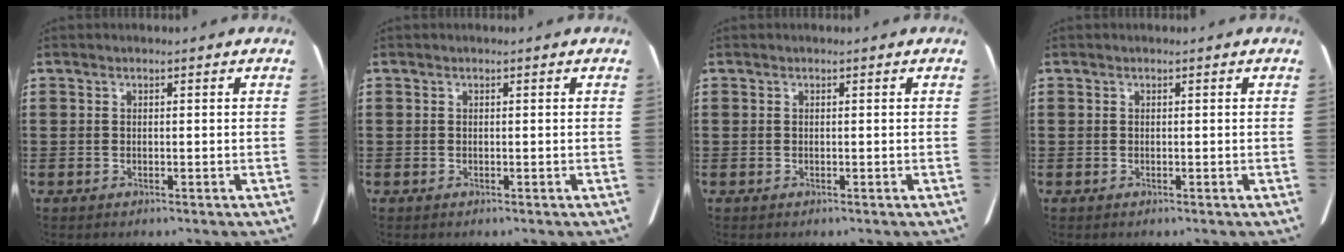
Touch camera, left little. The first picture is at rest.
{"total": 0.0}
{"total": 0.0}
{"total": 0.0}